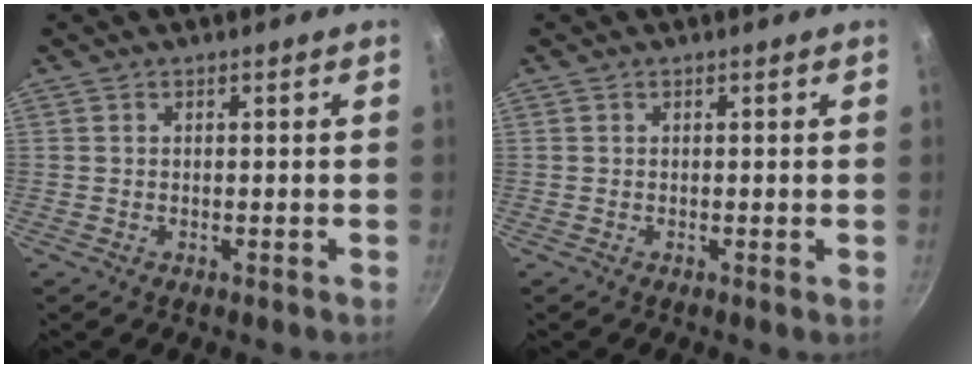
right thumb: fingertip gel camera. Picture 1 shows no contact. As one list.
[{"total": 0.0}]